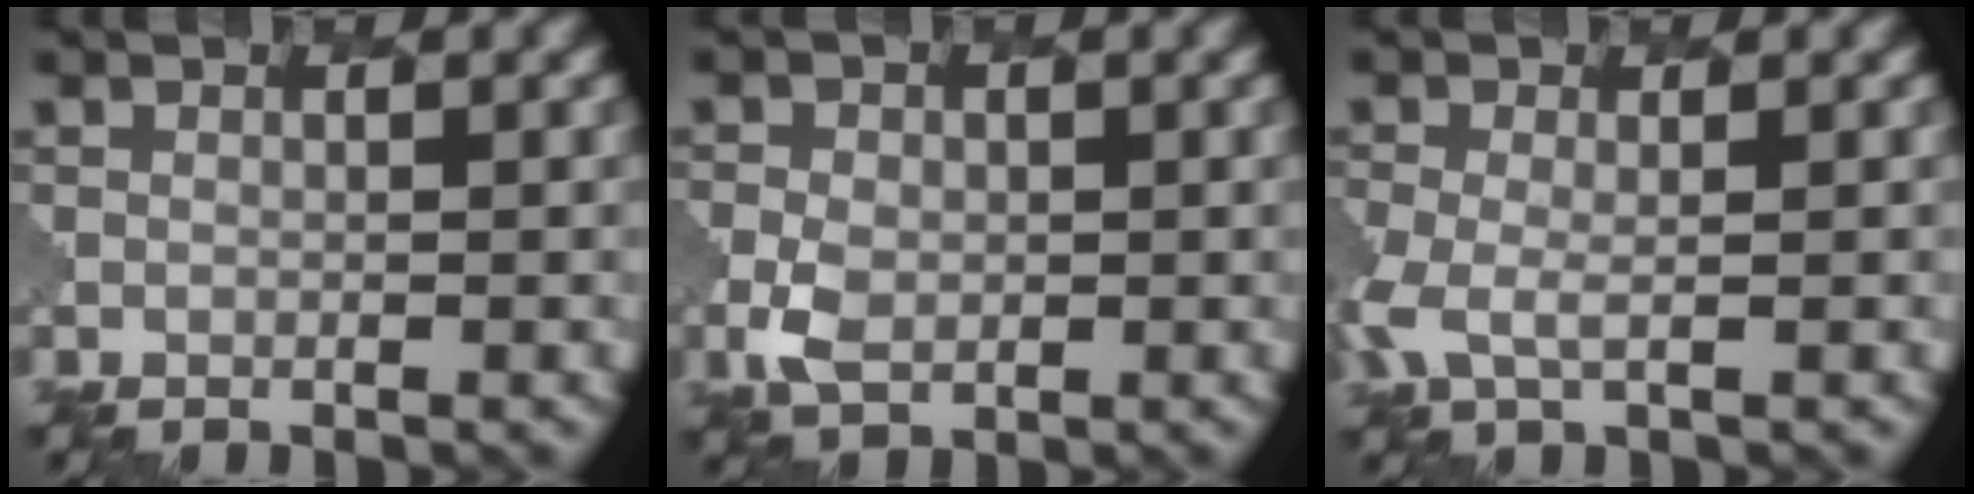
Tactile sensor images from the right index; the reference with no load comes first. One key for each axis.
{"total": 3.1, "fx": -0.6, "fy": 2.4, "fz": 1.9, "tx": -0.045, "ty": -0.005, "tz": -0.014}
{"total": 2.9, "fx": -0.6, "fy": 1.6, "fz": 2.3, "tx": -0.070, "ty": -0.007, "tz": -0.015}